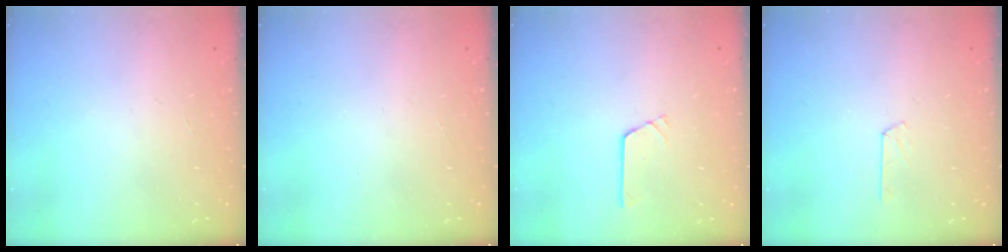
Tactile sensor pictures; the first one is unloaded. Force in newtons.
{"total": 0.0}
{"total": 2.6, "press": 2.6, "slide": 0.2}
{"total": 2.9, "press": 2.9, "slide": 0.3}